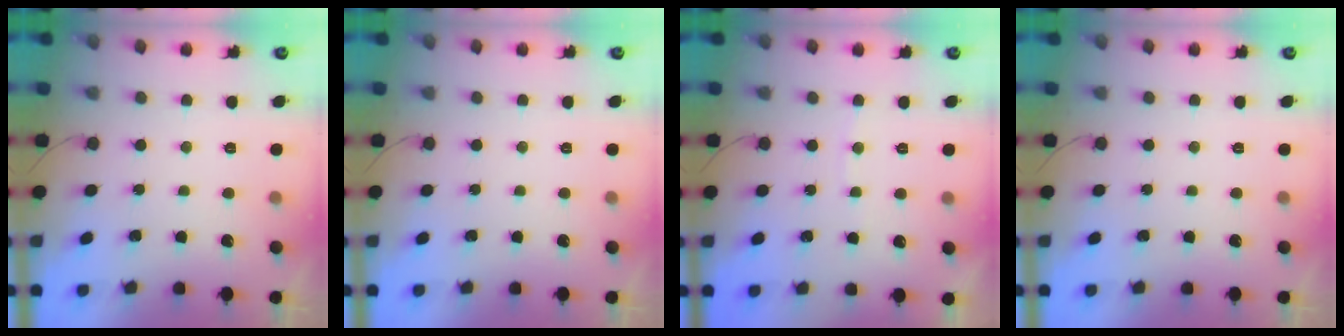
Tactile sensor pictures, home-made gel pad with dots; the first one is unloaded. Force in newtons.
{"total": 0.0}
{"total": 2.2, "press": 2.2, "slide": 0.3}
{"total": 0.0}